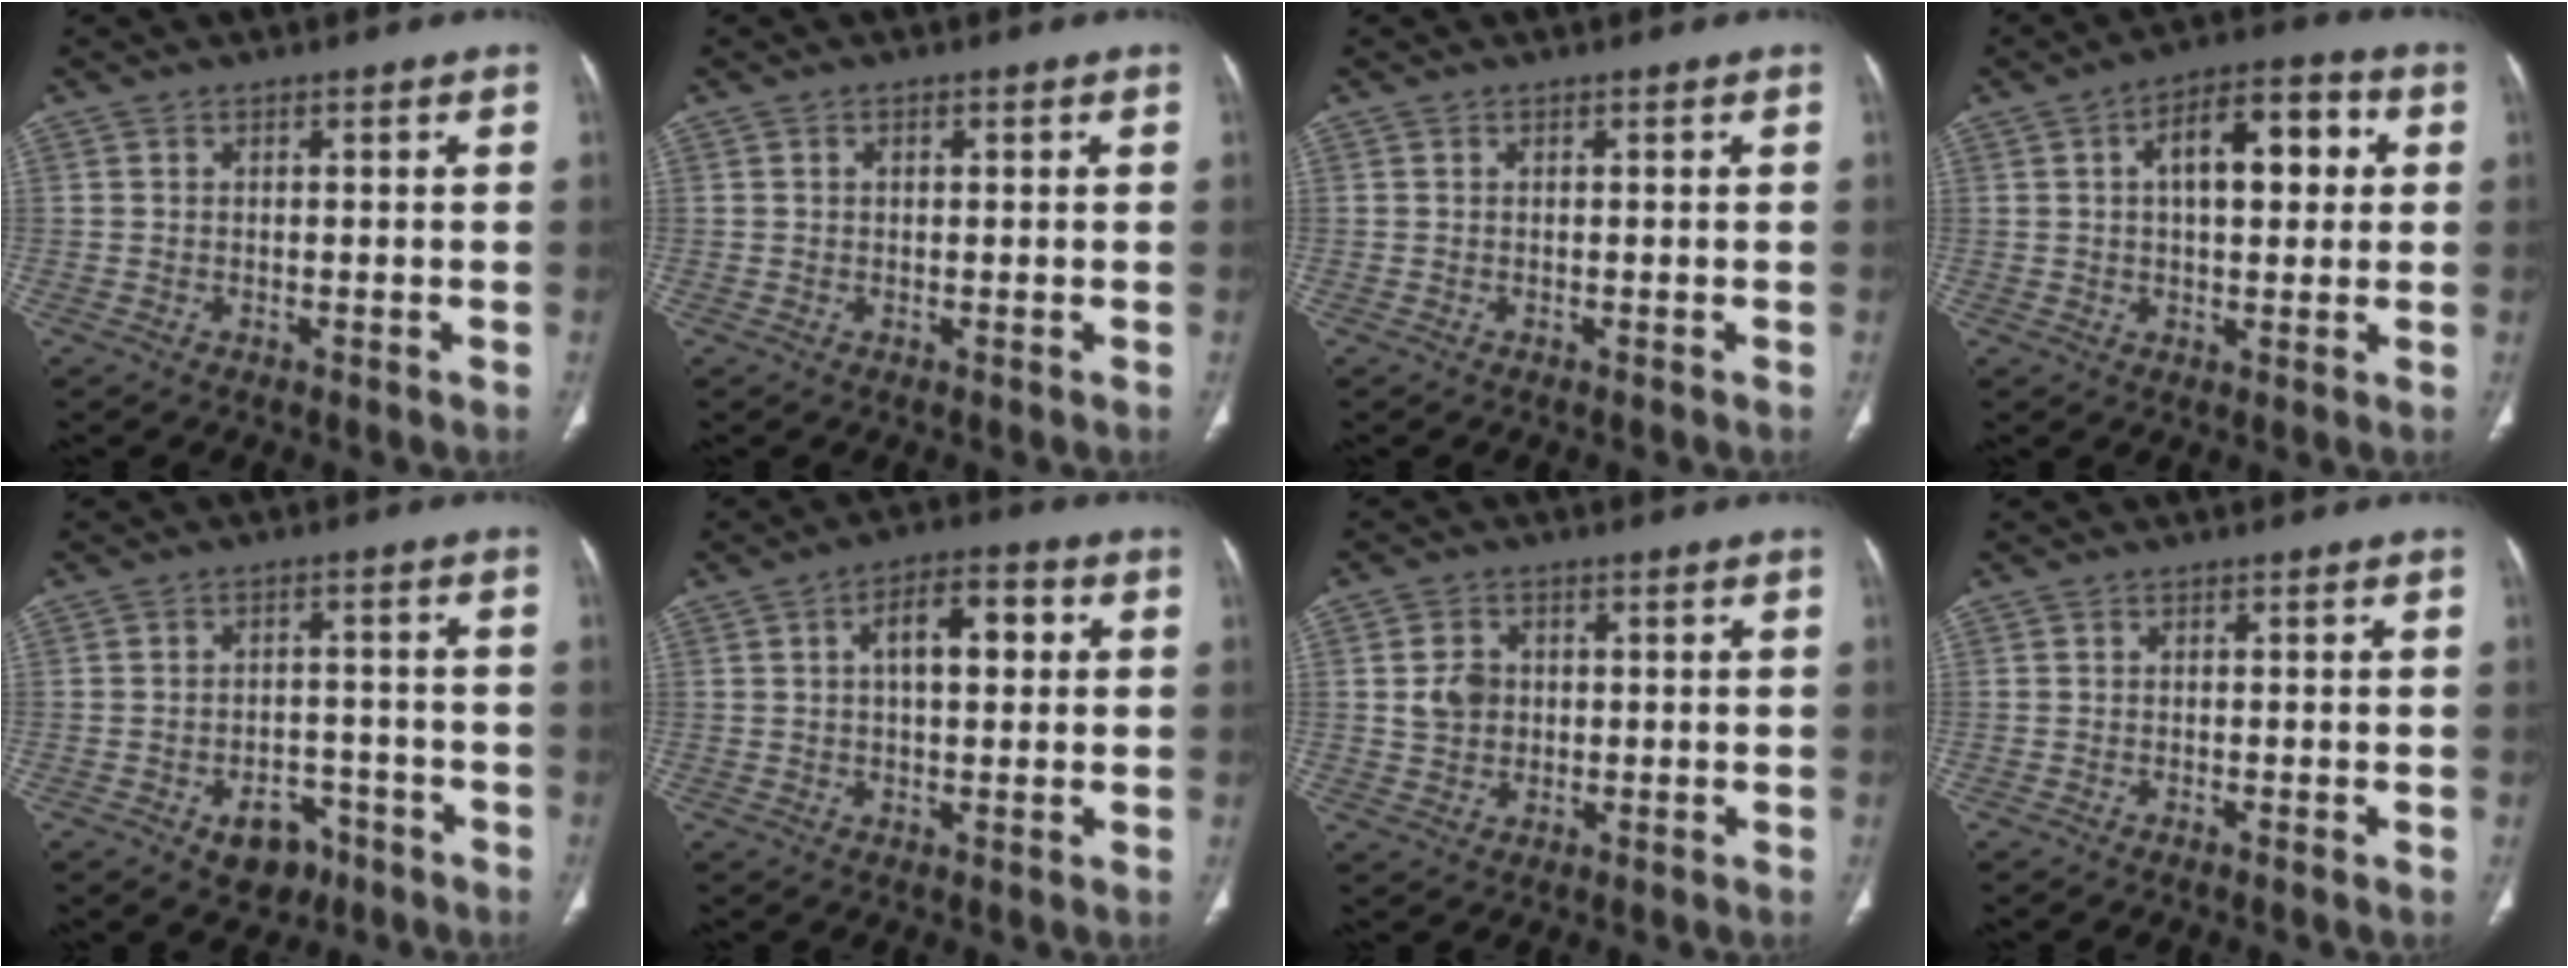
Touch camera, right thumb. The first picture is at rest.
{"total": 1.2, "force": [0.4, 0.8, 0.8], "torque": [-0.013, 0.002, 0.008]}
{"total": 0.0}
{"total": 12.7, "force": [2.8, 6.3, 10.7], "torque": [-0.136, 0.021, 0.038]}
{"total": 7.1, "force": [-3.8, 4.9, 3.4], "torque": [-0.021, 0.032, -0.049]}
{"total": 8.8, "force": [1.9, 4.4, 7.4], "torque": [-0.099, 0.018, 0.024]}
{"total": 4.9, "force": [0.4, 4.1, 2.7], "torque": [-0.034, 0.002, 0.009]}
{"total": 0.6, "force": [-0.4, 0.1, 0.4], "torque": [-0.010, -0.001, -0.007]}